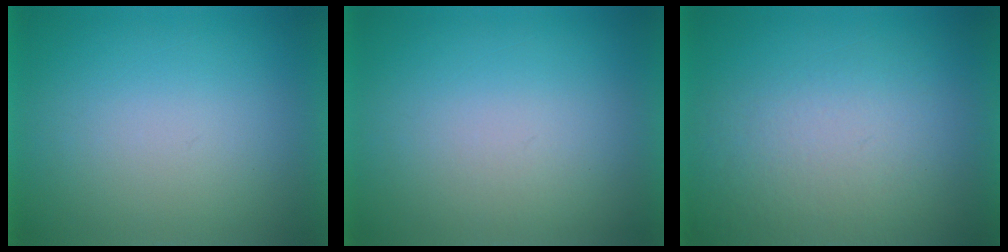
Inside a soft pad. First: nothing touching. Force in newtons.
{"total": 1.2}
{"total": 5.5}